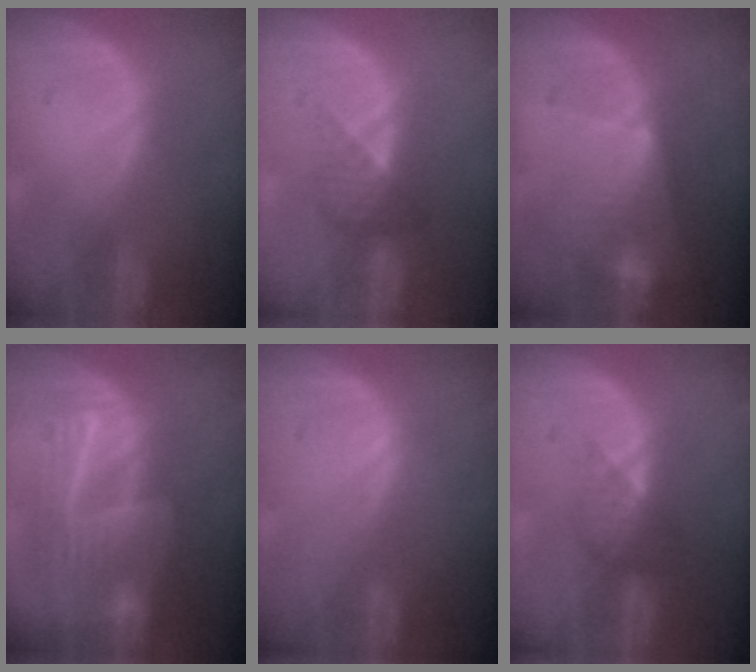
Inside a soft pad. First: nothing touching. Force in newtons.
{"total": 3.3, "press": 3.2, "slide": 1.0}
{"total": 6.4, "press": 6.3, "slide": 0.7}
{"total": 9.5, "press": 8.4, "slide": 4.4}
{"total": 0.0}
{"total": 3.5, "press": 3.1, "slide": 1.6}